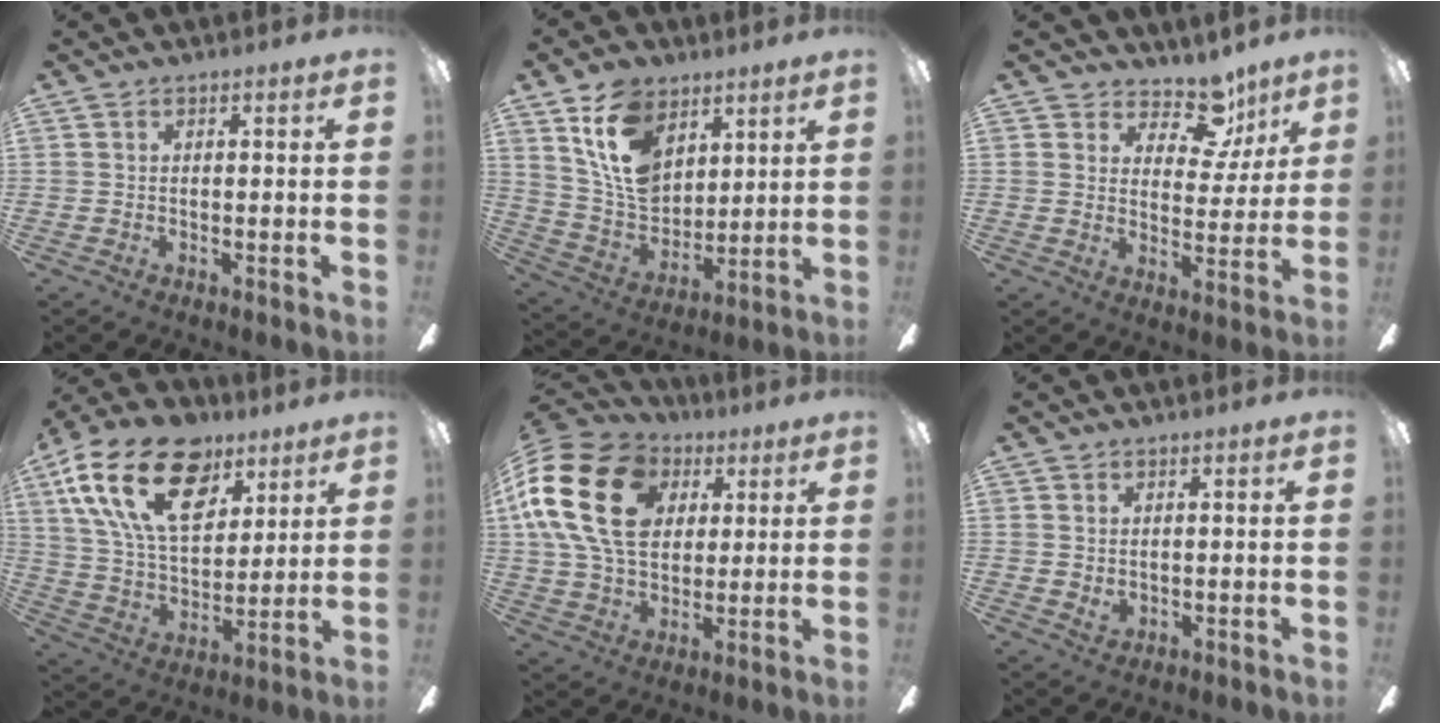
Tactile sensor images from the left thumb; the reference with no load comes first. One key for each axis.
{"total": 16.0, "fx": 8.1, "fy": 10.8, "fz": 8.6, "tx": -0.179, "ty": -0.029, "tz": 0.153}
{"total": 10.9, "fx": 7.9, "fy": 5.9, "fz": 4.6, "tx": -0.065, "ty": -0.049, "tz": 0.142}
{"total": 23.6, "fx": 11.7, "fy": 13.8, "fz": 15.2, "tx": -0.283, "ty": -0.047, "tz": 0.204}
{"total": 20.9, "fx": 5.9, "fy": 15.3, "fz": 13.0, "tx": -0.263, "ty": -0.005, "tz": 0.103}
{"total": 1.4, "fx": 0.8, "fy": 1.0, "fz": 0.5, "tx": 0.005, "ty": -0.006, "tz": 0.012}